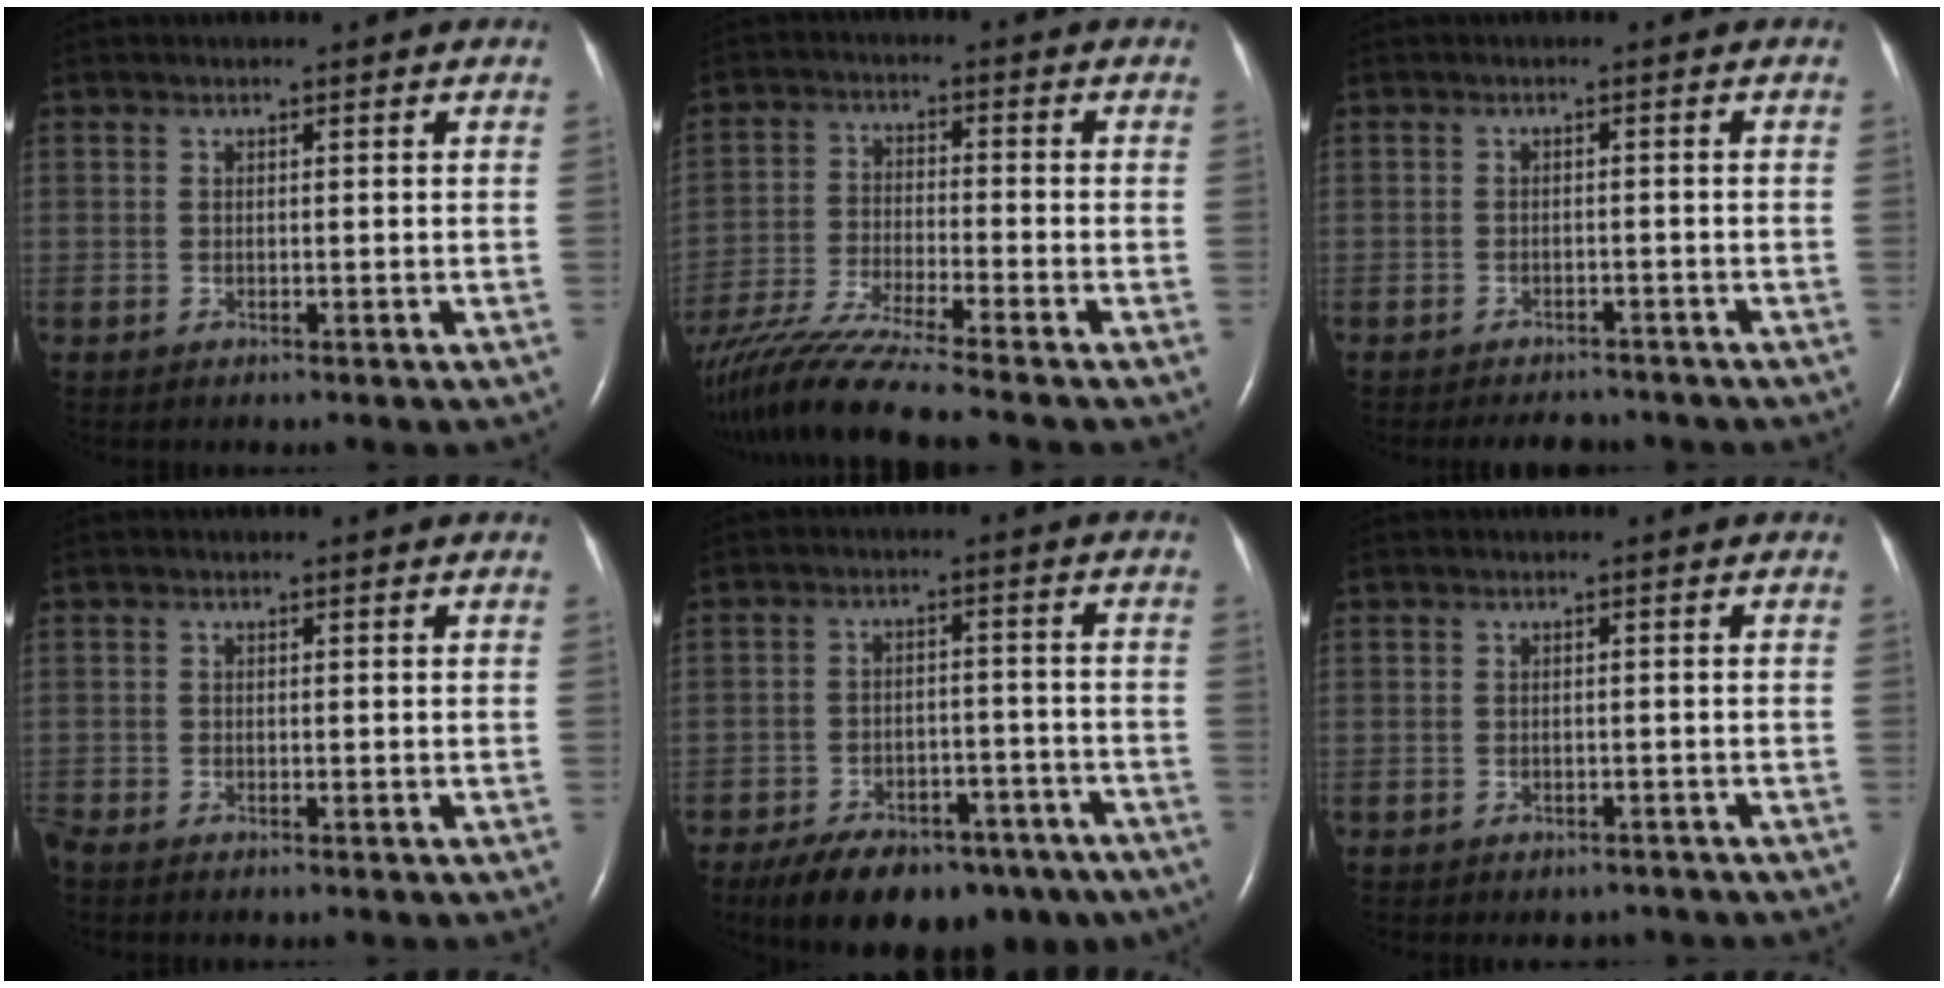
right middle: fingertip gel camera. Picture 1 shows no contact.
{"total": 12.4, "force": [-10.7, -1.6, 6.1], "torque": [-0.105, -0.034, -0.190]}
{"total": 5.1, "force": [-4.6, 1.8, 1.3], "torque": [-0.020, -0.003, -0.059]}
{"total": 0.9, "force": [-0.9, 0.0, 0.2], "torque": [-0.013, -0.005, -0.017]}
{"total": 17.9, "force": [-12.9, 8.5, 9.1], "torque": [-0.132, 0.010, -0.178]}
{"total": 2.3, "force": [-2.0, 1.2, 0.3], "torque": [-0.008, 0.003, -0.024]}